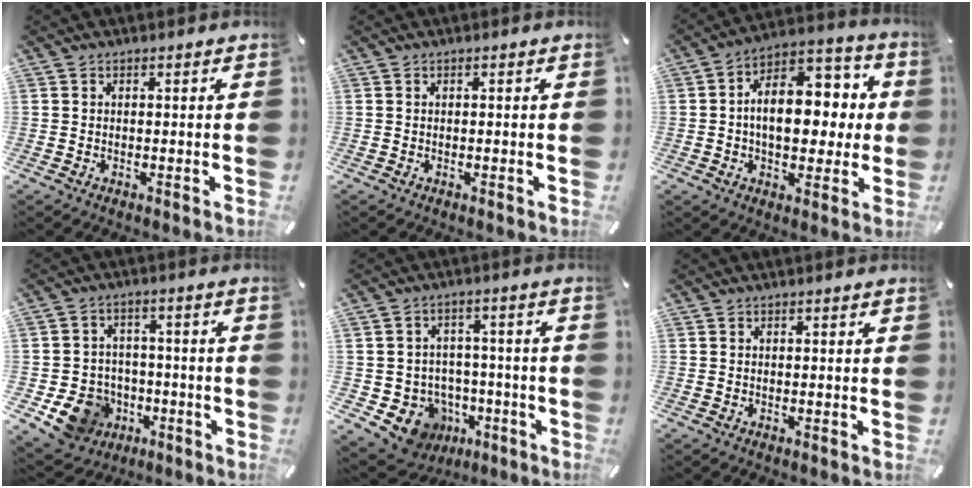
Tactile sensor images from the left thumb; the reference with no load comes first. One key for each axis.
{"total": 0.0}
{"total": 15.4, "fx": 0.7, "fy": 10.5, "fz": 11.3, "tx": -0.150, "ty": -0.003, "tz": 0.016}
{"total": 11.0, "fx": -4.3, "fy": 9.5, "fz": 3.6, "tx": -0.073, "ty": 0.030, "tz": -0.069}
{"total": 10.0, "fx": -3.9, "fy": 8.9, "fz": 2.6, "tx": -0.027, "ty": 0.025, "tz": -0.056}
{"total": 0.0}